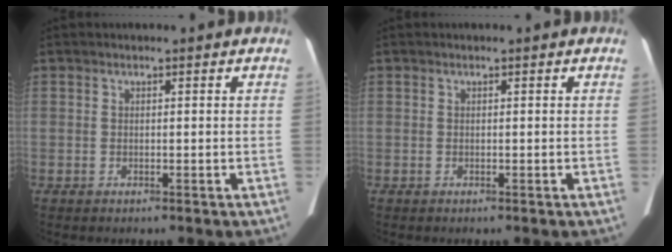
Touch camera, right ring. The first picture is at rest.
{"total": 0.0}